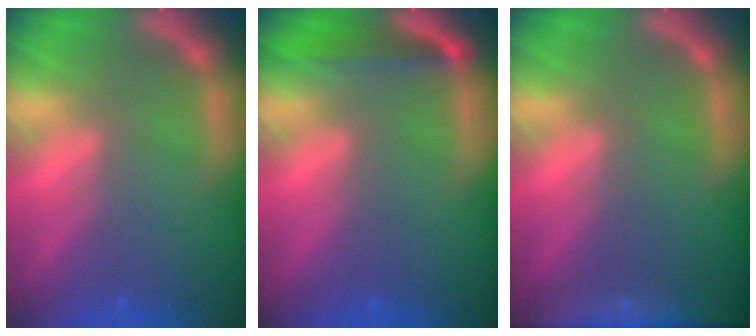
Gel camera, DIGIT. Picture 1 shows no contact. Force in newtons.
{"total": 3.0}
{"total": 6.5}